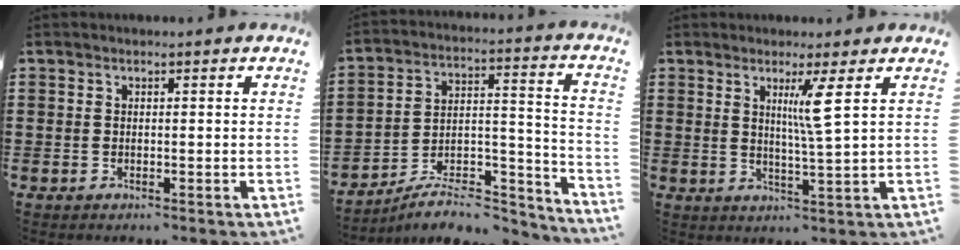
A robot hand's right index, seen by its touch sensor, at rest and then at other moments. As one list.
[{"total": 8.0, "force": [-6.8, 2.5, 3.4], "torque": [-0.041, 0.018, -0.126]}, {"total": 4.9, "force": [2.0, -0.7, 4.4], "torque": [-0.084, -0.011, 0.028]}]